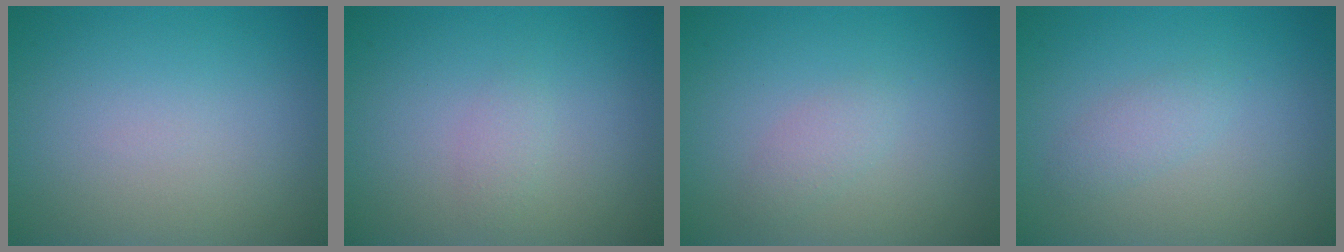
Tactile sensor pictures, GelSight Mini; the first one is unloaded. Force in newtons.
{"total": 0.8, "press": 0.8, "slide": 0.0}
{"total": 1.3, "press": 1.3, "slide": 0.1}
{"total": 1.3, "press": 1.3, "slide": 0.1}